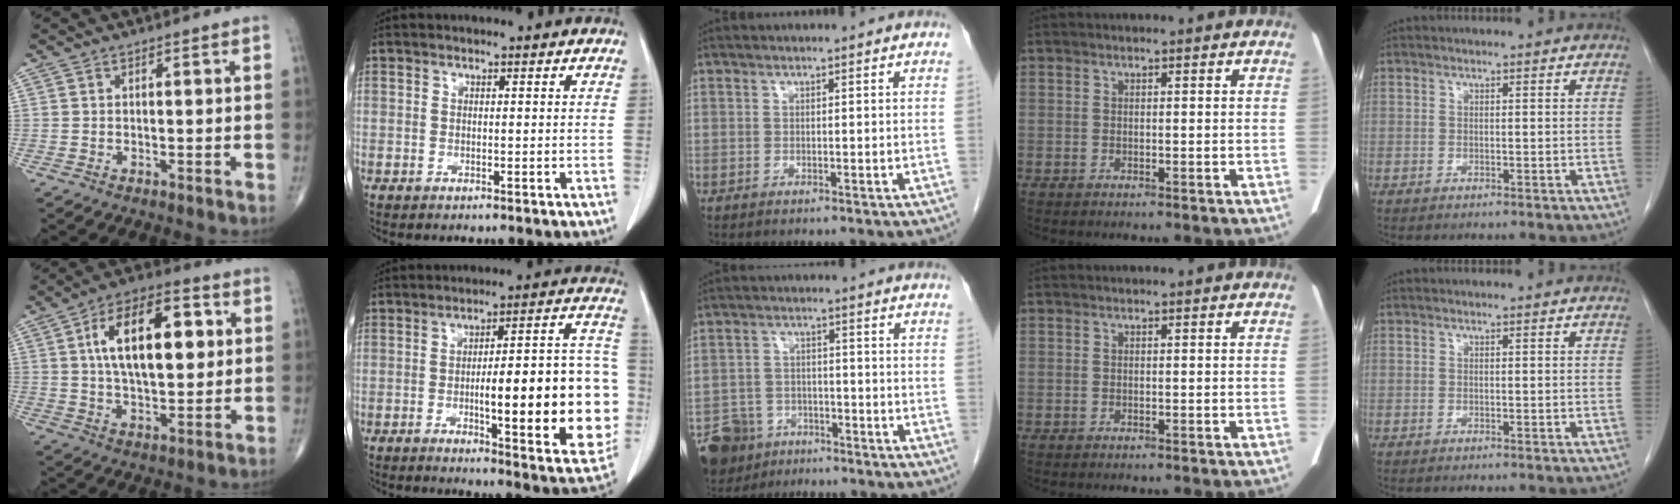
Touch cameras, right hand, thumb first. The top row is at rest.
{"thumb": {"total": 17.8, "force": [3.8, 8.7, 15.0], "torque": [-0.224, 0.008, 0.060]}, "index": {"total": 21.2, "force": [-3.1, 4.0, 20.6], "torque": [-0.201, 0.027, -0.027]}, "middle": {"total": 8.1, "force": [-5.8, 5.4, 1.6], "torque": [-0.040, 0.000, -0.097]}}